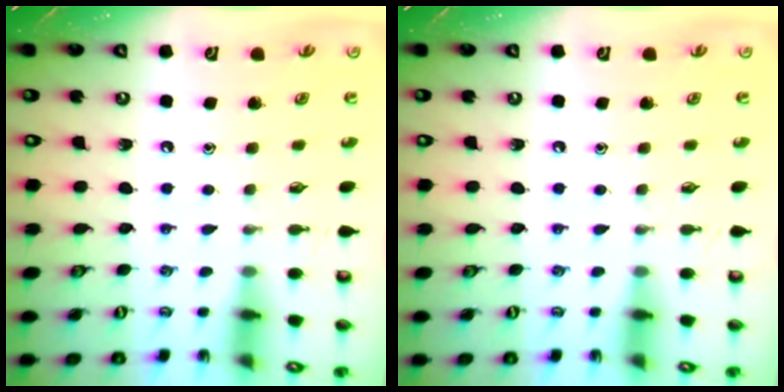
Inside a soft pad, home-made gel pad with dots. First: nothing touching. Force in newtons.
{"total": 0.0}